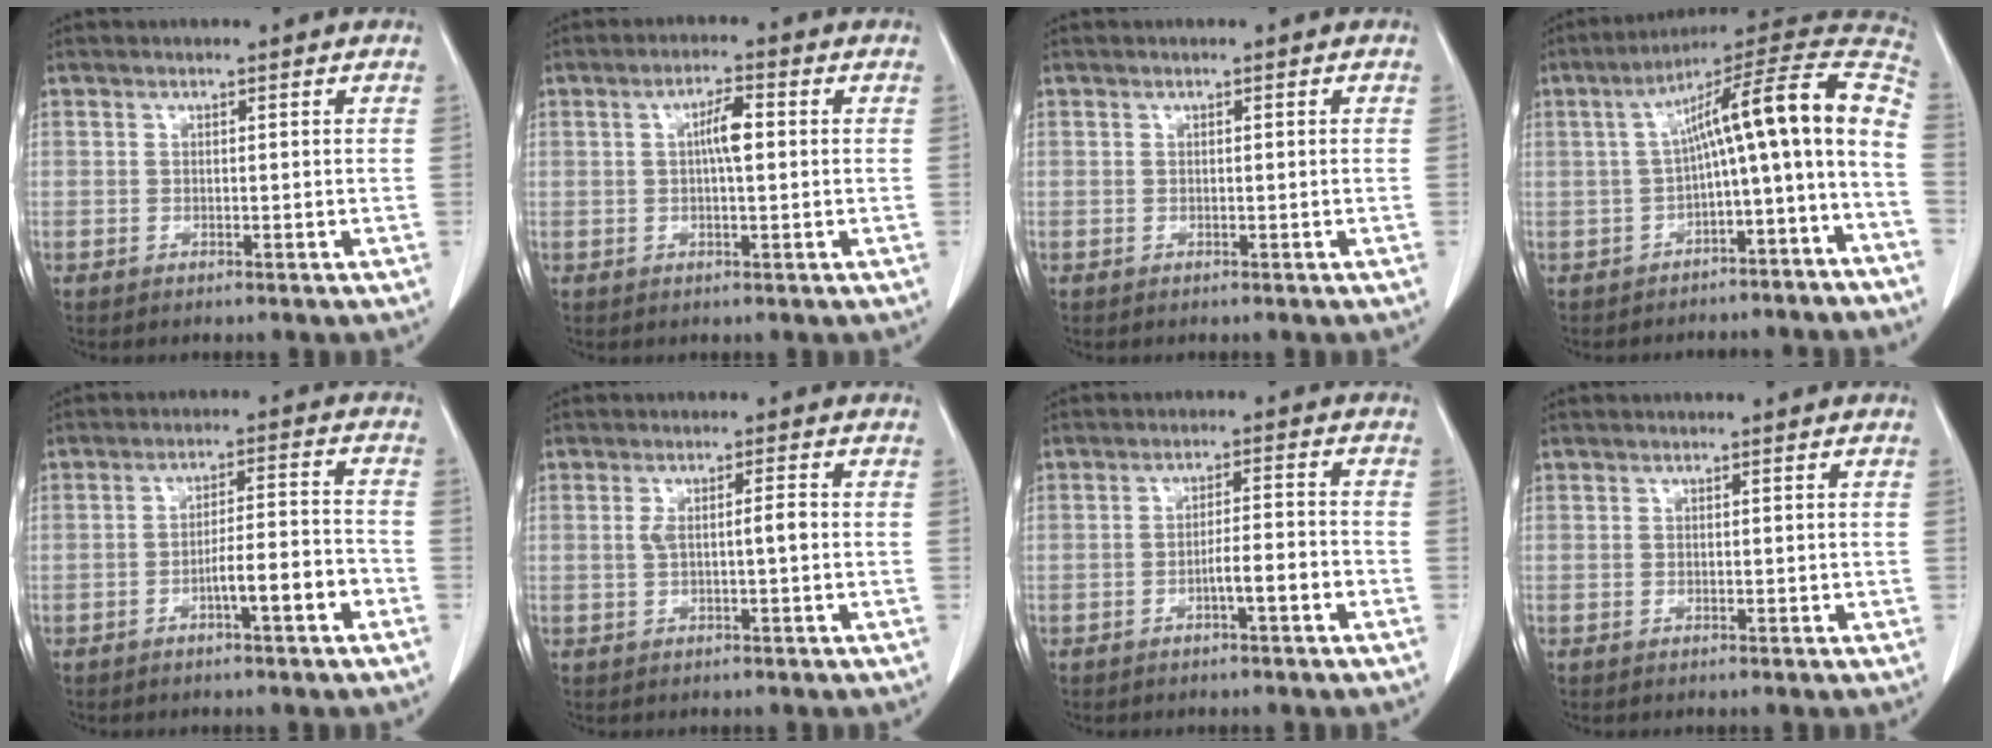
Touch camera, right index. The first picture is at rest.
{"total": 3.9, "force": [0.4, 0.7, 3.8], "torque": [-0.068, 0.007, 0.005]}
{"total": 0.0}
{"total": 16.4, "force": [-3.7, 1.7, 15.9], "torque": [-0.196, 0.068, -0.051]}
{"total": 6.8, "force": [-3.3, 0.6, 5.9], "torque": [-0.094, 0.016, -0.048]}
{"total": 3.1, "force": [-0.1, 0.4, 3.0], "torque": [-0.059, 0.007, 0.001]}
{"total": 4.4, "force": [-2.1, 0.3, 3.9], "torque": [-0.058, 0.009, -0.032]}
{"total": 0.0}